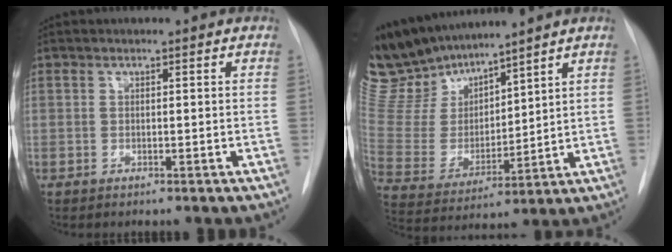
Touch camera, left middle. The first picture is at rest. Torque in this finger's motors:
{"motor_torque": [0.46, -0.25, 1.05, 0.03]}